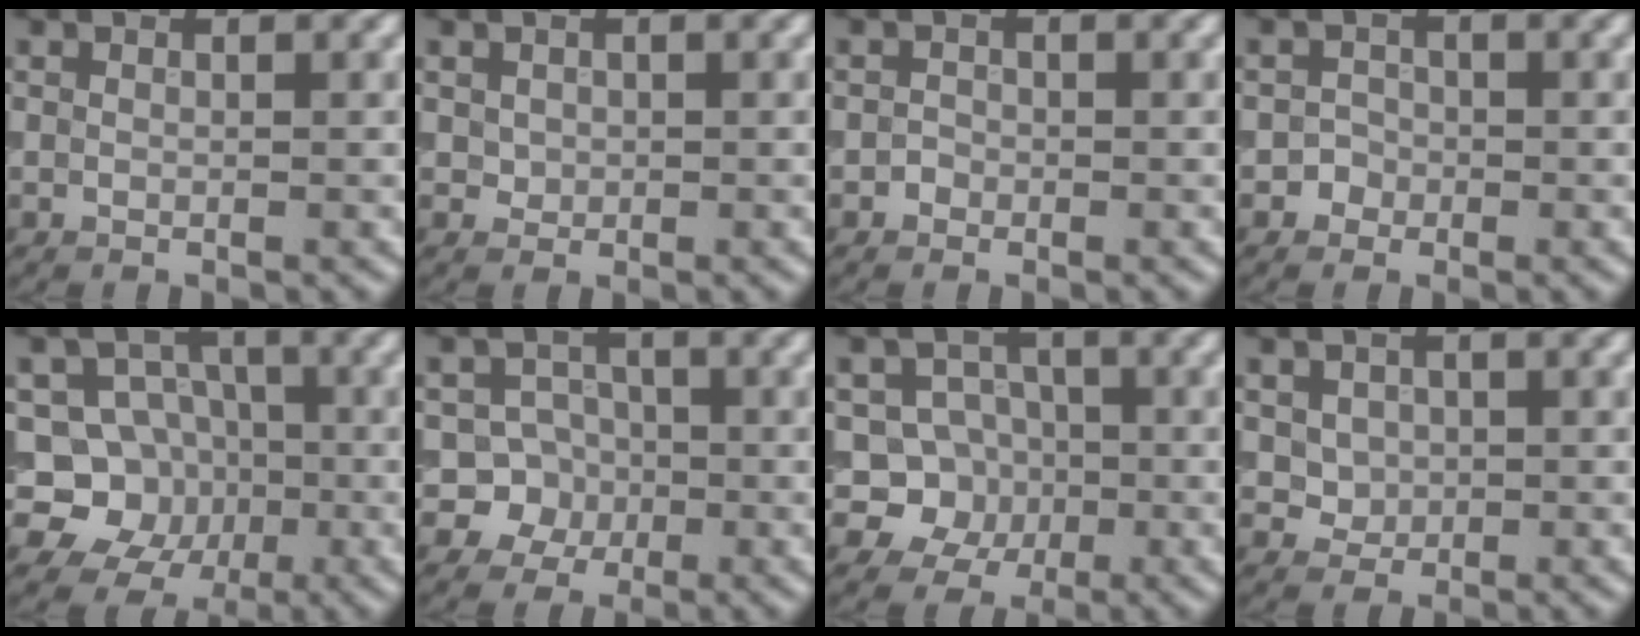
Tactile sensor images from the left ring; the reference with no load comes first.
{"total": 1.0, "force": [0.1, 0.9, 0.4], "torque": [-0.008, -0.004, 0.005]}
{"total": 0.8, "force": [-0.5, 0.6, 0.0], "torque": [0.005, -0.001, -0.014]}
{"total": 1.2, "force": [-0.6, 1.1, 0.0], "torque": [0.016, 0.001, -0.017]}
{"total": 7.7, "force": [-2.0, 7.1, 2.3], "torque": [-0.025, 0.019, -0.069]}
{"total": 4.6, "force": [-1.4, 4.2, 0.9], "torque": [0.017, 0.008, -0.047]}
{"total": 4.4, "force": [-0.9, 4.1, 1.4], "torque": [0.005, 0.001, -0.037]}
{"total": 2.9, "force": [0.6, 2.4, 1.4], "torque": [-0.031, 0.002, 0.018]}